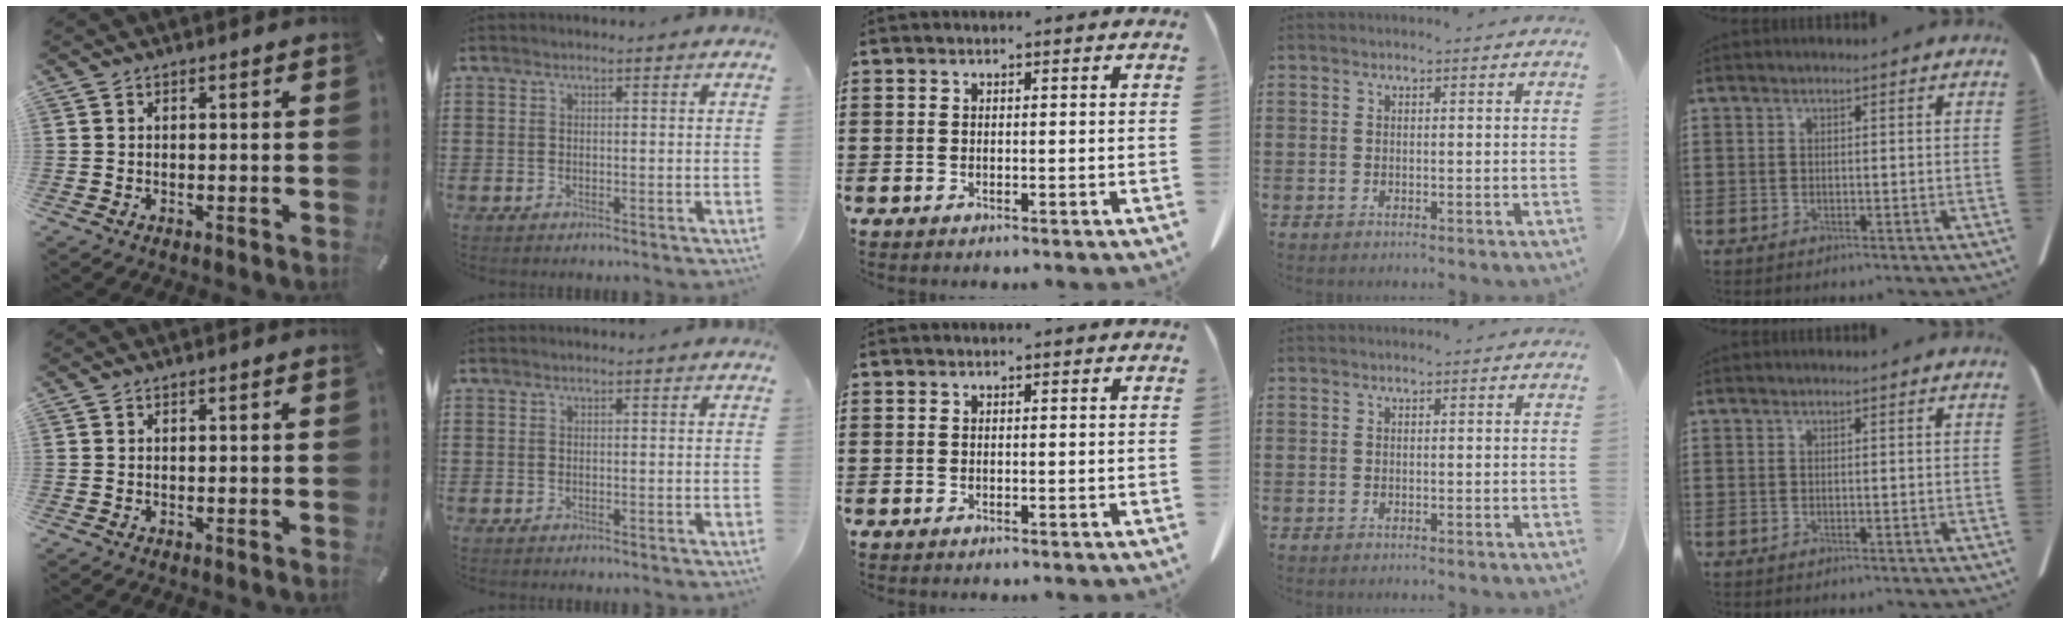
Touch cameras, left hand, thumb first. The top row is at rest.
{}